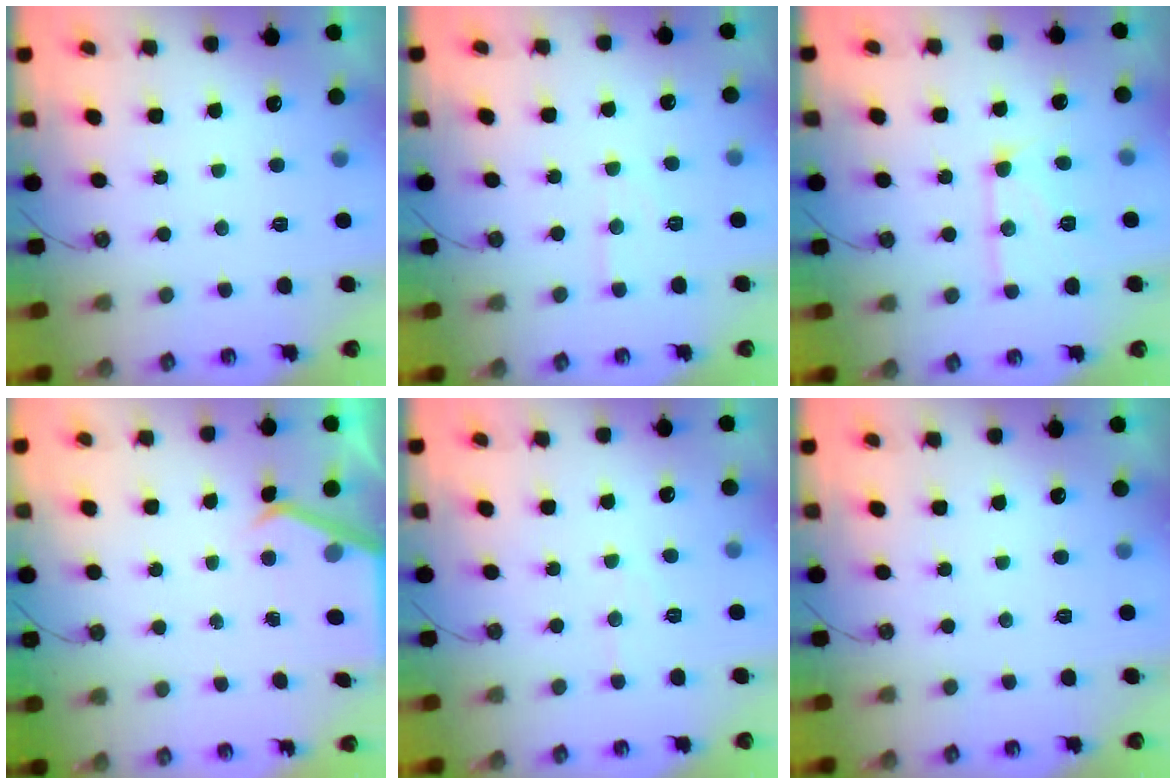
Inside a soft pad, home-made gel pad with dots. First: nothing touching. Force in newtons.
{"total": 6.1, "press": 6.0, "slide": 0.8}
{"total": 12.2, "press": 12.2, "slide": 0.3}
{"total": 4.3, "press": 4.2, "slide": 0.5}
{"total": 5.2, "press": 5.2, "slide": 0.8}
{"total": 0.0}